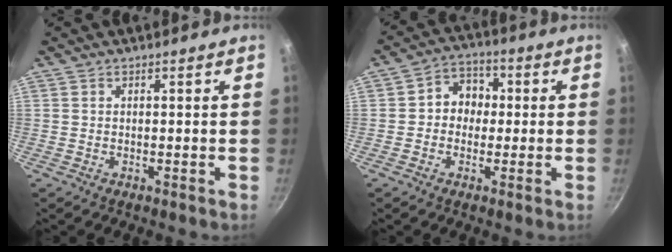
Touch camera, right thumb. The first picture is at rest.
{"total": 7.1, "force": [0.1, 6.2, 3.6], "torque": [-0.016, 0.019, -0.011]}